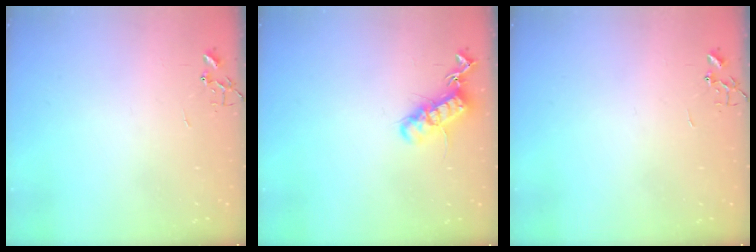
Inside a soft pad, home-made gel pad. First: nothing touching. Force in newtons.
{"total": 14.3, "press": 14.3, "slide": 1.0}
{"total": 0.0}